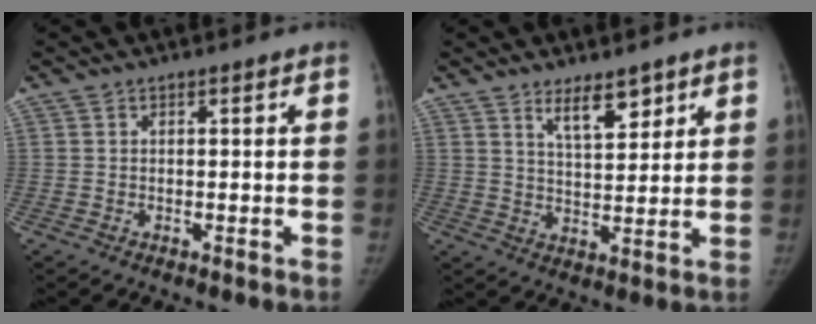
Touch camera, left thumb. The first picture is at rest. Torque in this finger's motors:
{"motor_torque": [0.97, 0.34, 0.77, -0.80, 0.15]}